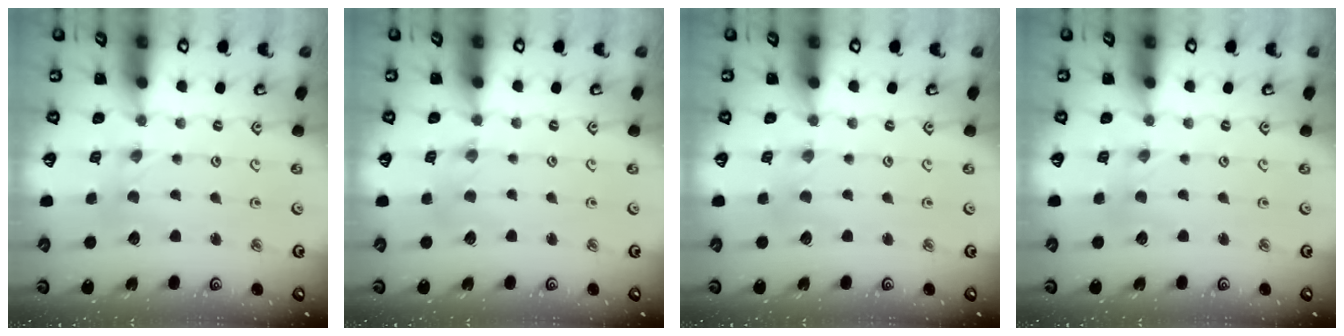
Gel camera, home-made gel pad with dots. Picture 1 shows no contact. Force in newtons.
{"total": 2.5, "press": 2.5, "slide": 0.3}
{"total": 0.7, "press": 0.7, "slide": 0.2}
{"total": 0.0}